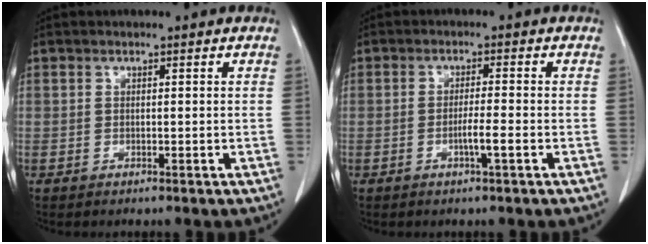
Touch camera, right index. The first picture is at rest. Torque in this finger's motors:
{"motor_torque": [0.41, -0.23, 0.29, 0.06]}